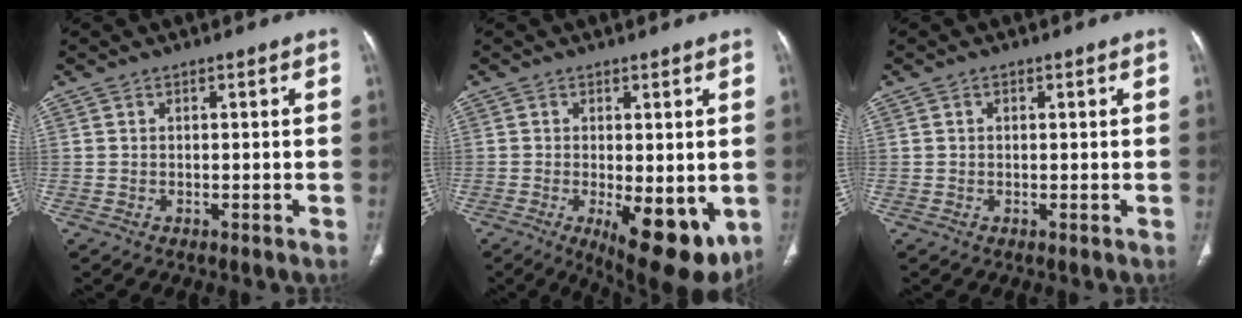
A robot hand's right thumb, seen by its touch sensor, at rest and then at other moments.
{"total": 13.1, "force": [-3.4, 5.2, 11.5], "torque": [-0.150, -0.025, -0.033]}
{"total": 0.7, "force": [0.2, 0.5, 0.4], "torque": [-0.004, 0.000, 0.003]}